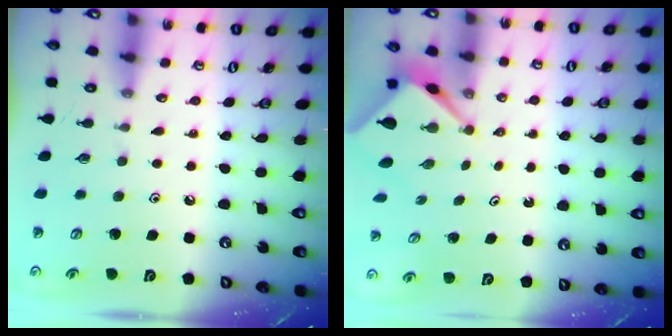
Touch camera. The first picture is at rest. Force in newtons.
{"total": 2.6, "press": 2.6, "slide": 0.1}